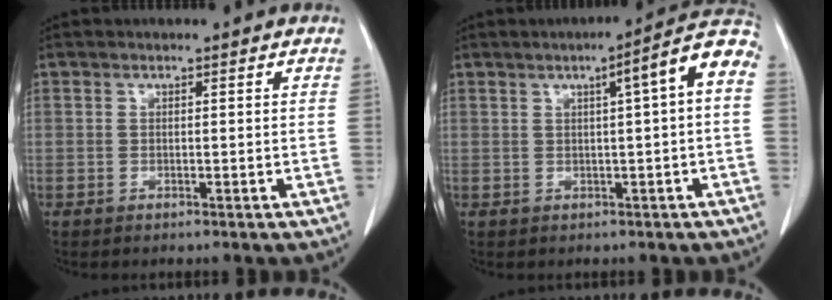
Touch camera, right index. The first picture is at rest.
{"total": 8.1, "force": [1.4, 0.2, 8.0], "torque": [-0.102, 0.022, 0.012]}